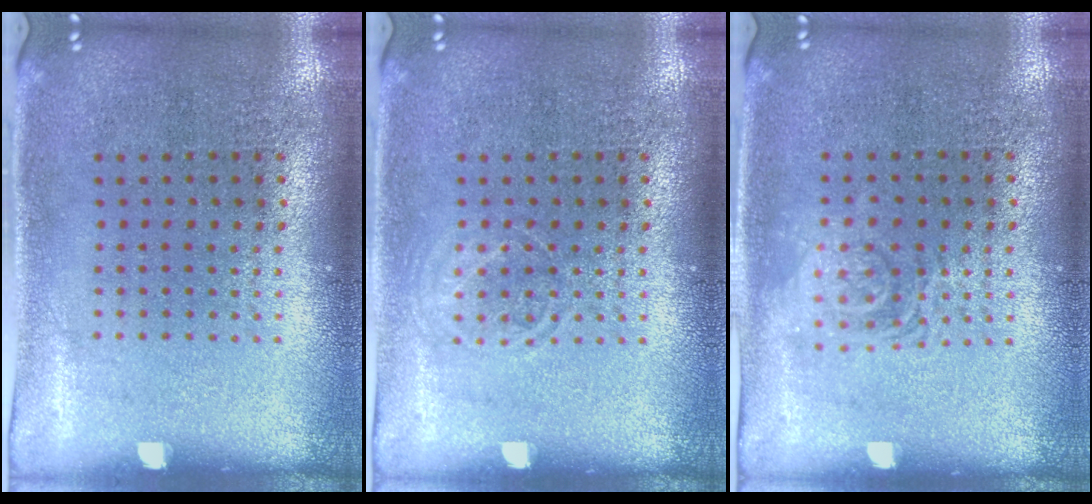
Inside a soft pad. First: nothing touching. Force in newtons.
{"total": 1.1, "press": 1.1, "slide": 0.2}
{"total": 1.1, "press": 1.1, "slide": 0.2}